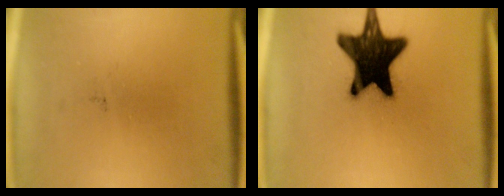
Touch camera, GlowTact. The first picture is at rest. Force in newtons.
{"total": 19.0}